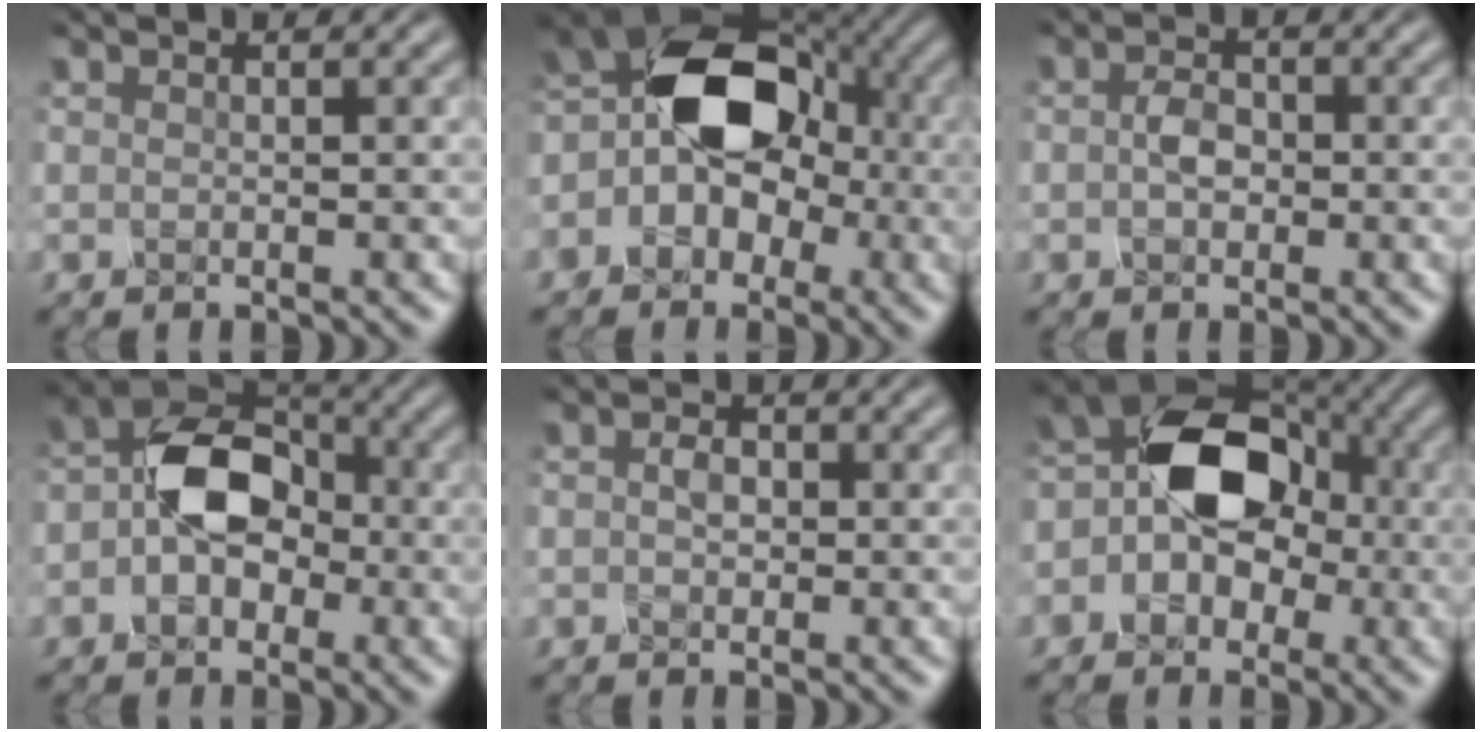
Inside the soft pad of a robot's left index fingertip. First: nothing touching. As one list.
[{"total": 10.9, "force": [-0.4, 7.9, 7.5], "torque": [-0.078, 0.029, -0.038]}, {"total": 2.1, "force": [-0.3, 1.4, 1.5], "torque": [-0.031, 0.003, -0.009]}, {"total": 7.0, "force": [-1.0, 4.9, 4.9], "torque": [-0.080, 0.014, -0.029]}, {"total": 1.6, "force": [-0.2, 1.1, 1.2], "torque": [-0.021, 0.003, -0.008]}, {"total": 9.9, "force": [-0.5, 7.4, 6.6], "torque": [-0.060, 0.026, -0.037]}]